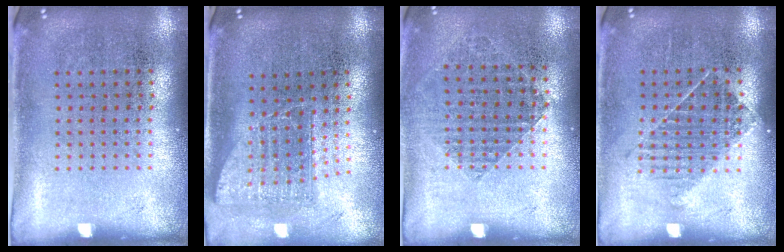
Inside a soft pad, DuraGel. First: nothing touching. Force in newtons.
{"total": 1.6, "press": 1.2, "slide": 1.0}
{"total": 0.9, "press": 0.8, "slide": 0.3}
{"total": 1.1, "press": 0.9, "slide": 0.7}